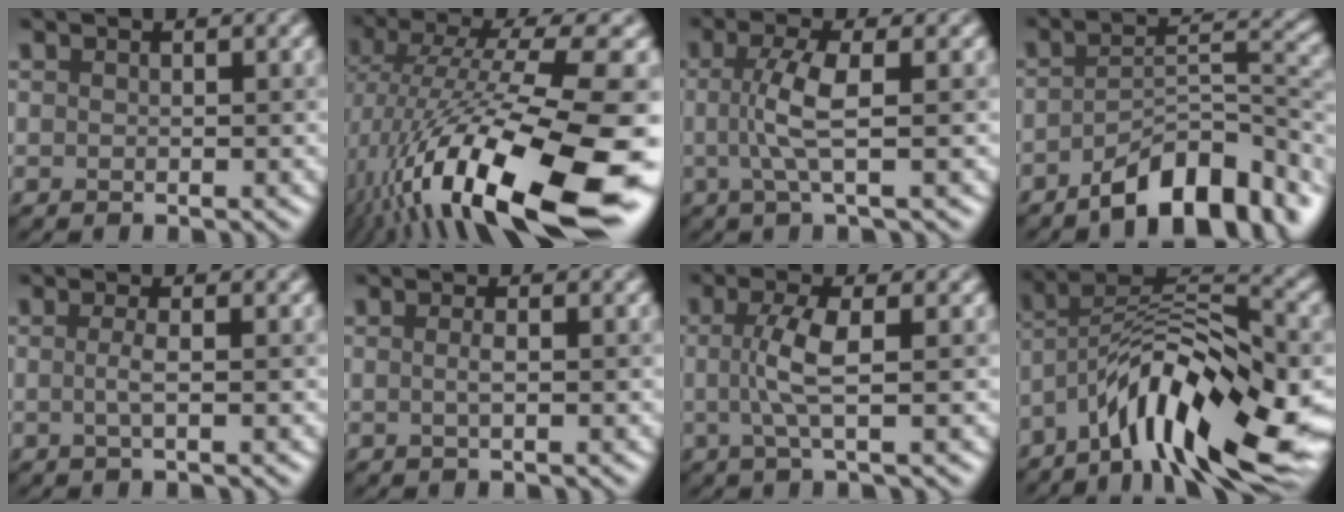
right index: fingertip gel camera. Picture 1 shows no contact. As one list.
[{"total": 17.7, "force": [-4.6, 4.6, 16.4], "torque": [-0.277, 0.026, -0.073]}, {"total": 3.8, "force": [0.2, 0.7, 3.7], "torque": [-0.073, 0.010, 0.005]}, {"total": 9.6, "force": [-6.4, 3.2, 6.4], "torque": [-0.085, 0.015, -0.105]}, {"total": 1.4, "force": [-0.1, 0.3, 1.4], "torque": [-0.023, 0.005, -0.001]}, {"total": 0.9, "force": [0.0, 0.2, 0.9], "torque": [-0.013, 0.005, 0.000]}, {"total": 3.4, "force": [0.2, 0.6, 3.3], "torque": [-0.066, 0.009, 0.004]}, {"total": 12.5, "force": [-6.2, 4.0, 10.1], "torque": [-0.160, 0.020, -0.109]}]